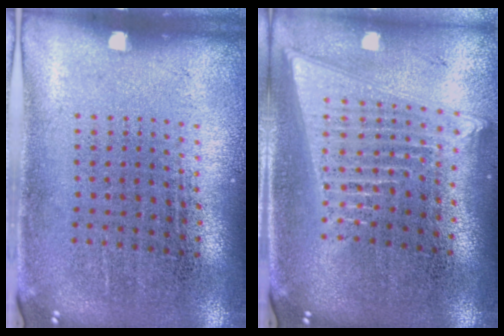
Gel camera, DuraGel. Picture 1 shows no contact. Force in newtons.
{"total": 2.1, "press": 1.8, "slide": 1.0}